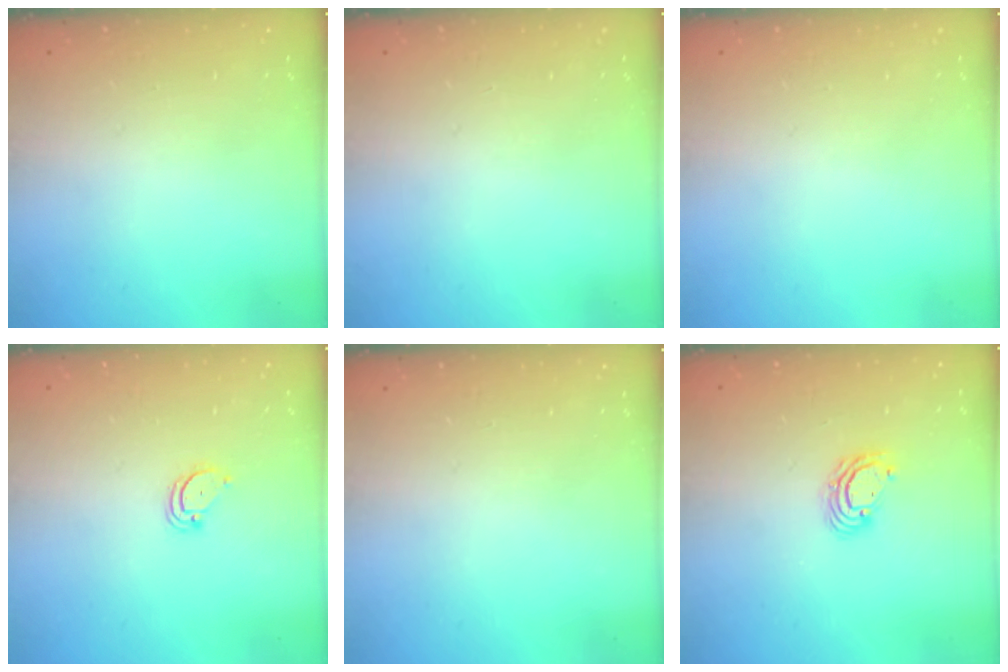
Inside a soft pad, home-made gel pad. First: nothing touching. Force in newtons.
{"total": 0.0}
{"total": 0.0}
{"total": 3.0, "press": 3.0, "slide": 0.2}
{"total": 0.0}
{"total": 5.1, "press": 5.1, "slide": 0.2}